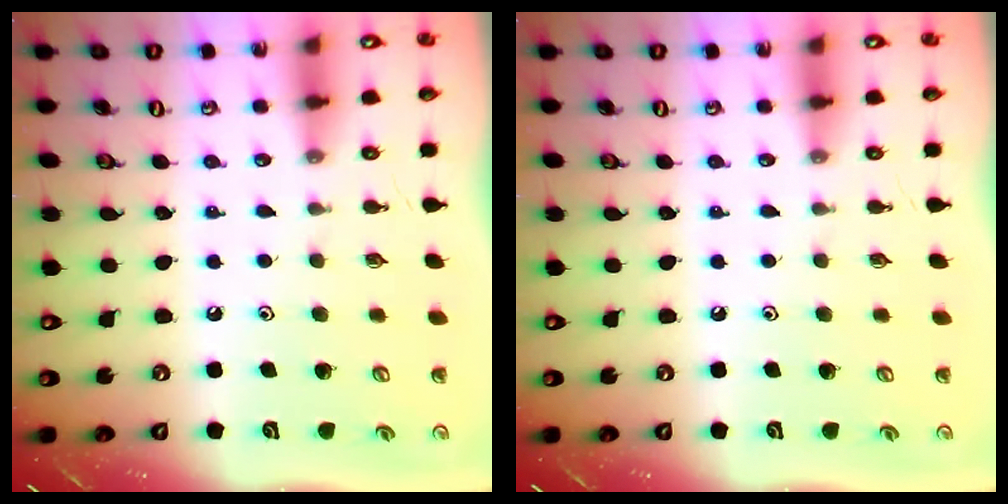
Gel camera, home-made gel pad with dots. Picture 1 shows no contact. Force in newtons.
{"total": 0.0}